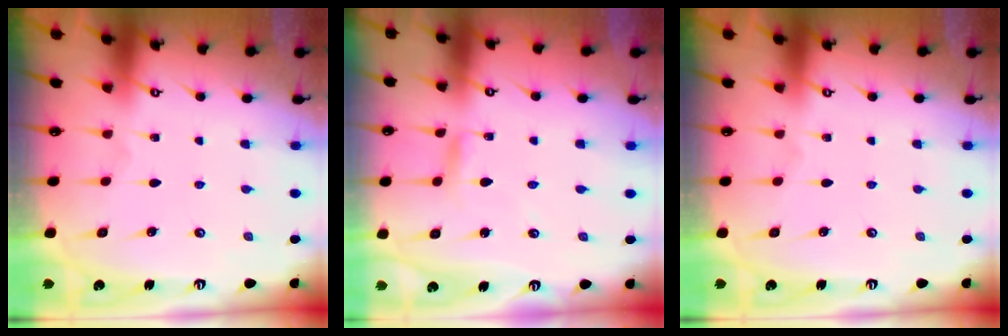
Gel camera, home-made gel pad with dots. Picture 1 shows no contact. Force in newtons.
{"total": 2.7, "press": 2.7, "slide": 0.2}
{"total": 0.0}